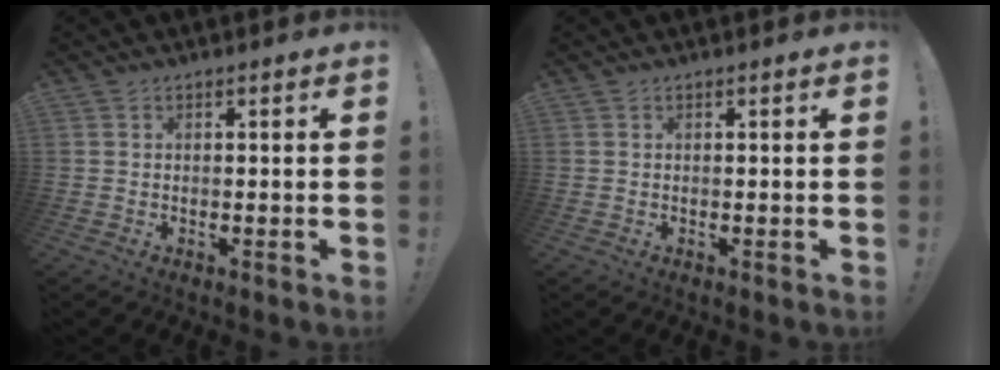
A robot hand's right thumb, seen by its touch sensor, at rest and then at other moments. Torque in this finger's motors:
{"motor_torque": [-0.12, 0.05, 0.33, -0.12, 0.08]}